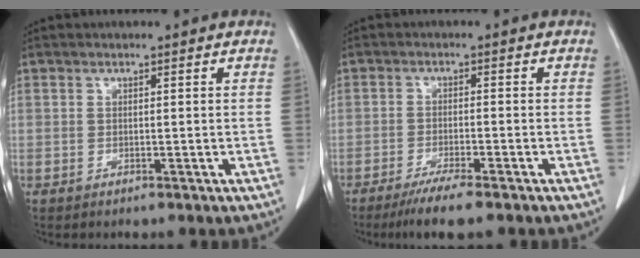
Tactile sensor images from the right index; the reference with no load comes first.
{"total": 5.7, "force": [-4.3, -0.1, 3.7], "torque": [-0.065, -0.014, -0.075]}